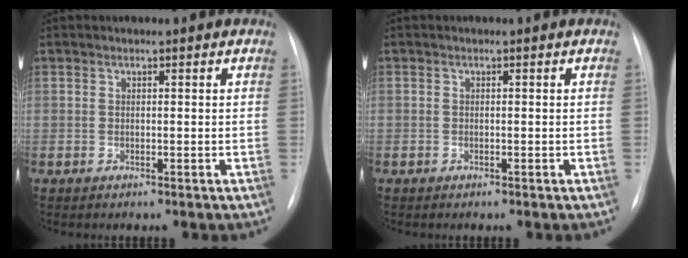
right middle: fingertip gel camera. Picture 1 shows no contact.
{"total": 0.0}